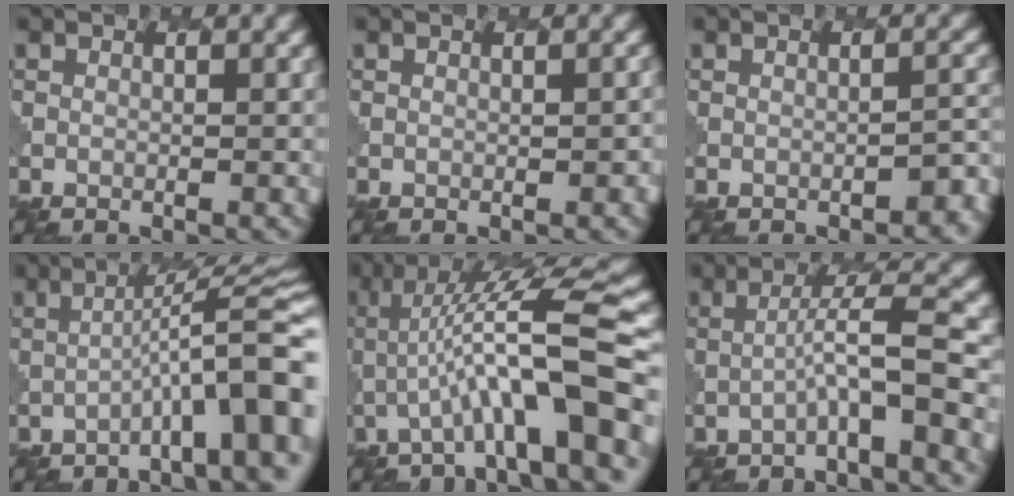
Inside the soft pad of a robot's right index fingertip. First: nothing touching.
{"total": 1.0, "force": [-0.3, 0.3, 1.0], "torque": [-0.011, 0.006, -0.002]}
{"total": 2.7, "force": [-2.1, 0.7, 1.6], "torque": [-0.015, 0.006, -0.025]}
{"total": 9.3, "force": [-3.5, 1.6, 8.5], "torque": [-0.106, 0.028, -0.051]}
{"total": 10.6, "force": [-1.5, 2.2, 10.2], "torque": [-0.149, 0.032, -0.025]}
{"total": 4.1, "force": [-1.3, 0.2, 3.9], "torque": [-0.060, 0.021, -0.036]}